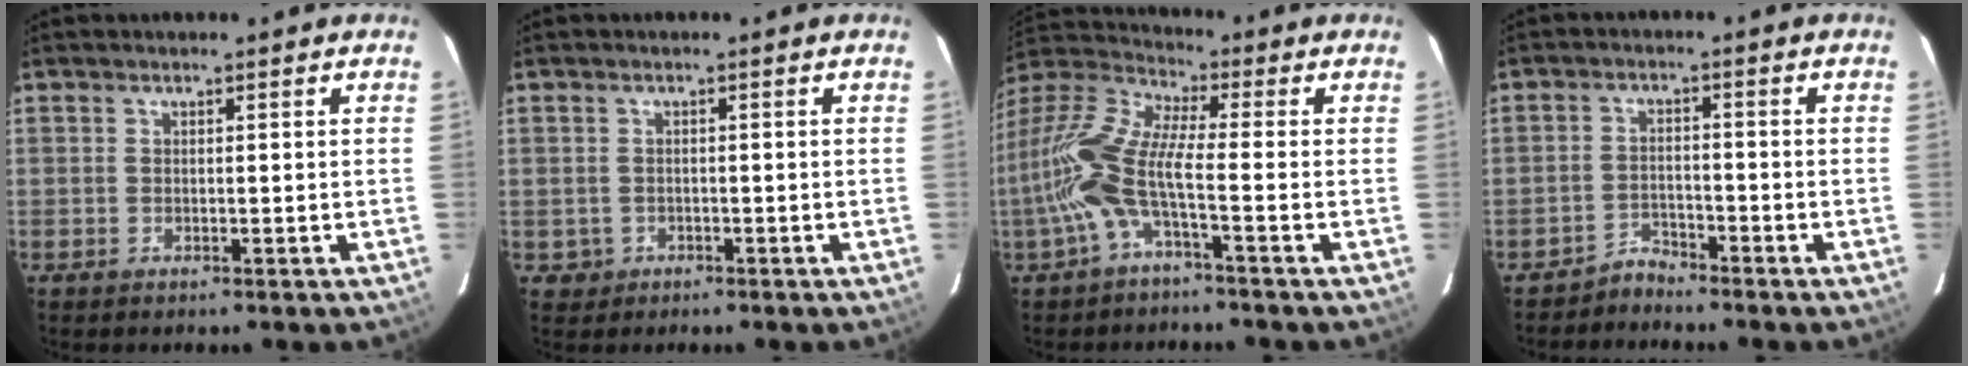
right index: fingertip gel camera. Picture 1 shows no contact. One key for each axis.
{"total": 2.4, "fx": -0.7, "fy": 2.3, "fz": 0.2, "tx": -0.011, "ty": 0.003, "tz": -0.004}
{"total": 12.8, "fx": -3.7, "fy": 2.7, "fz": 12.0, "tx": -0.248, "ty": 0.002, "tz": -0.081}
{"total": 2.9, "fx": -2.8, "fy": 0.6, "fz": -0.4, "tx": 0.008, "ty": 0.006, "tz": -0.052}